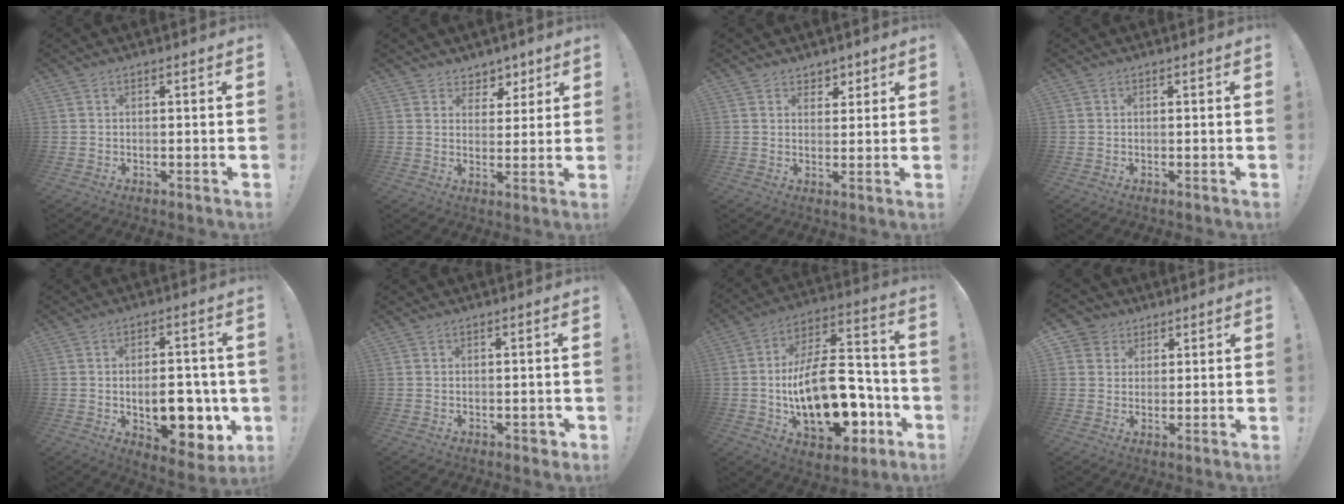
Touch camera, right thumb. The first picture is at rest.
{"total": 5.7, "force": [3.8, 4.2, 0.3], "torque": [0.002, -0.035, 0.076]}
{"total": 3.9, "force": [2.7, 2.7, 0.2], "torque": [0.005, -0.016, 0.050]}
{"total": 0.0}
{"total": 13.1, "force": [-2.7, 7.3, 10.5], "torque": [-0.146, 0.007, -0.037]}
{"total": 2.0, "force": [-0.7, 1.2, 1.5], "torque": [-0.018, 0.005, -0.010]}
{"total": 24.3, "force": [-6.1, 12.5, 20.0], "torque": [-0.345, 0.040, -0.091]}
{"total": 5.0, "force": [2.5, 4.3, 0.6], "torque": [-0.006, -0.015, 0.047]}